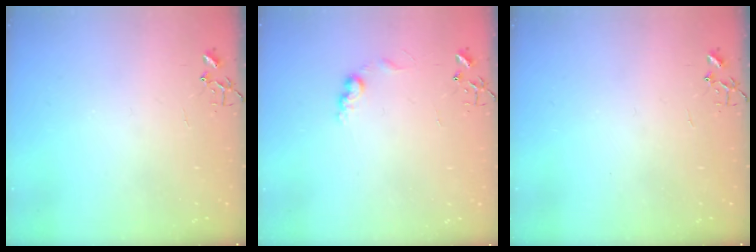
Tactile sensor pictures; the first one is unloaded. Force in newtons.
{"total": 7.1, "press": 7.0, "slide": 0.4}
{"total": 0.0}